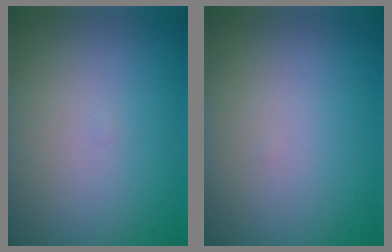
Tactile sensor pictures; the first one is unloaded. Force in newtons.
{"total": 0.0}